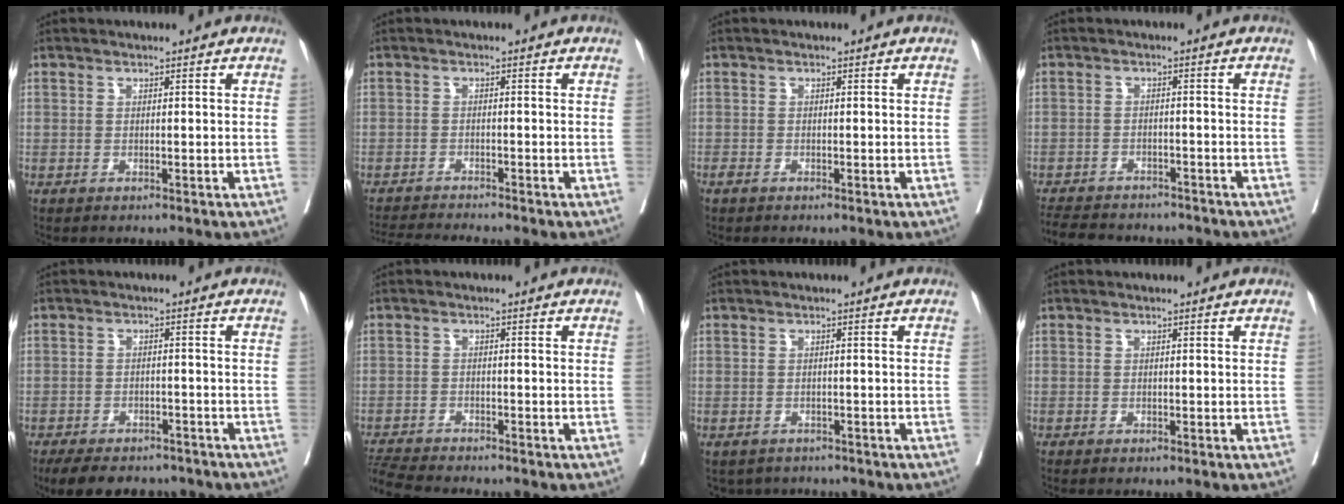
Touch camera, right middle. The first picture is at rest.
{"total": 5.9, "force": [-5.6, -1.0, 1.6], "torque": [-0.024, -0.018, -0.094]}
{"total": 0.5, "force": [-0.4, 0.2, 0.2], "torque": [-0.011, -0.002, -0.011]}
{"total": 13.0, "force": [-11.6, 3.7, 4.4], "torque": [-0.098, -0.005, -0.155]}
{"total": 10.6, "force": [-8.9, 4.5, 3.7], "torque": [-0.060, -0.005, -0.120]}
{"total": 6.7, "force": [-6.4, 0.0, 1.9], "torque": [-0.036, -0.019, -0.111]}
{"total": 4.1, "force": [-3.6, 2.0, 0.3], "torque": [-0.001, 0.001, -0.047]}
{"total": 0.9, "force": [-0.8, 0.1, 0.4], "torque": [-0.009, -0.003, -0.011]}